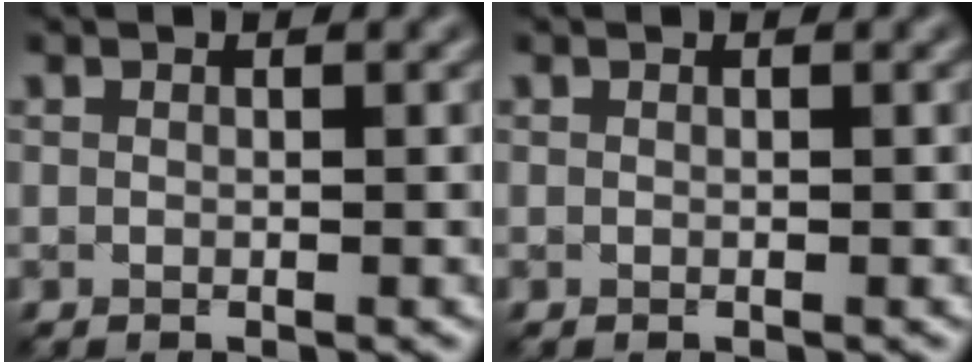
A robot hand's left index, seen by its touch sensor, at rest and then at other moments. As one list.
[{"total": 0.0}]